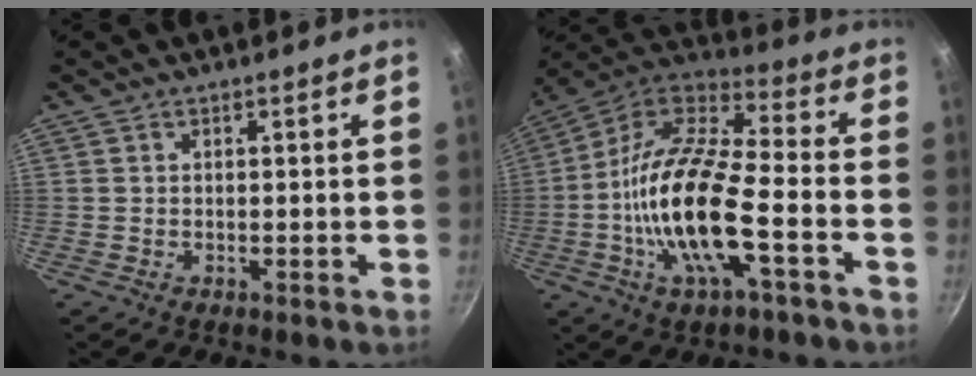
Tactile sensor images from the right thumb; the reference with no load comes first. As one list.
[{"total": 20.5, "force": [-5.6, 7.5, 18.3], "torque": [-0.352, 0.032, -0.123]}]